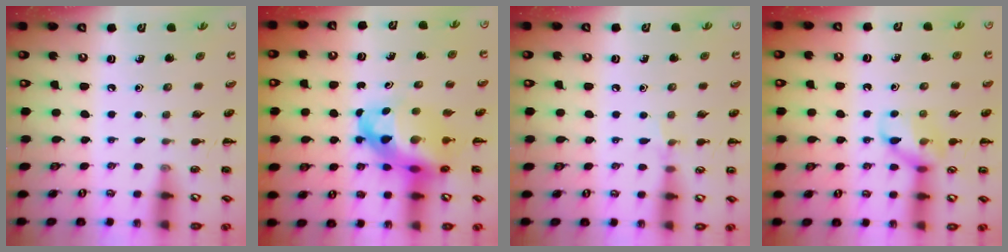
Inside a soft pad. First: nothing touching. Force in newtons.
{"total": 11.5, "press": 11.1, "slide": 3.1}
{"total": 4.4, "press": 4.2, "slide": 1.3}
{"total": 10.7, "press": 10.7, "slide": 0.9}